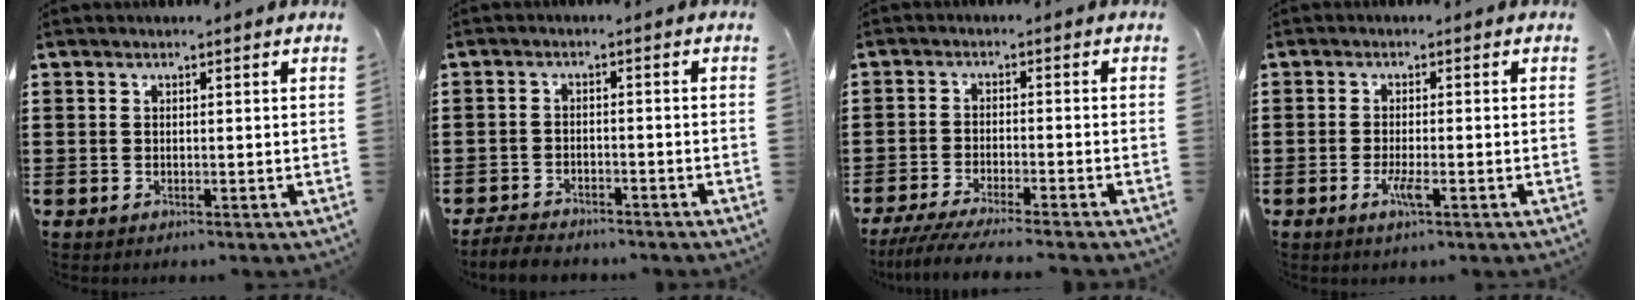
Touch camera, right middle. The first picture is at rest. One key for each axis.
{"total": 3.3, "fx": -3.3, "fy": 0.6, "fz": 0.3, "tx": -0.009, "ty": 0.002, "tz": -0.068}
{"total": 4.4, "fx": -4.1, "fy": -0.2, "fz": 1.6, "tx": -0.041, "ty": -0.016, "tz": -0.082}
{"total": 2.8, "fx": -1.2, "fy": 0.5, "fz": 2.5, "tx": -0.056, "ty": -0.006, "tz": -0.025}